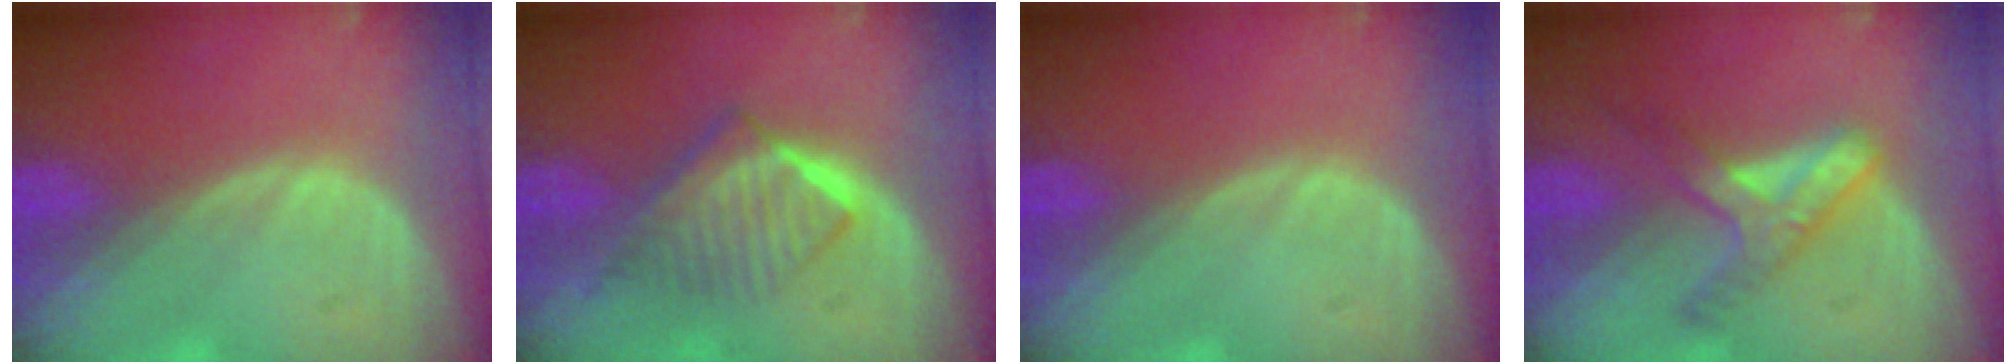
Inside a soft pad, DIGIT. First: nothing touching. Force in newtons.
{"total": 6.5, "press": 5.9, "slide": 2.7}
{"total": 0.0}
{"total": 5.5, "press": 5.4, "slide": 1.4}